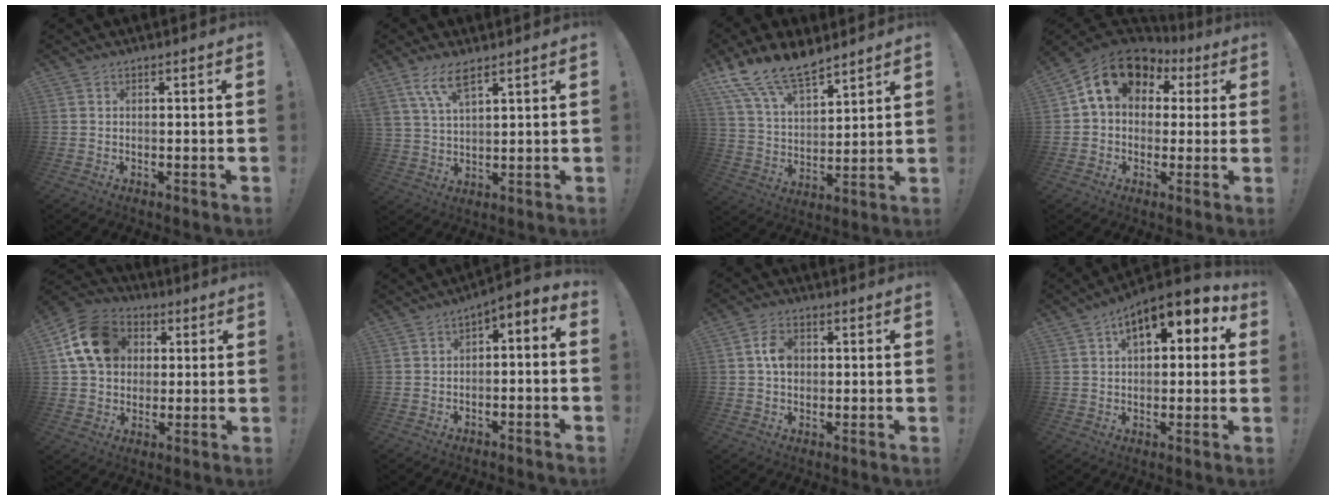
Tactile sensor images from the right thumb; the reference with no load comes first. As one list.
[{"total": 8.3, "force": [5.6, 2.8, 5.4], "torque": [-0.109, -0.015, 0.106]}, {"total": 15.1, "force": [11.9, 5.9, 7.1], "torque": [-0.143, -0.079, 0.222]}, {"total": 14.2, "force": [5.5, 10.3, 8.0], "torque": [-0.115, -0.016, 0.101]}, {"total": 16.1, "force": [4.5, 12.6, 9.0], "torque": [-0.141, 0.002, 0.093]}, {"total": 3.3, "force": [-1.9, 1.7, 2.1], "torque": [-0.025, 0.009, -0.033]}, {"total": 6.3, "force": [0.8, 4.7, 4.1], "torque": [-0.062, 0.010, 0.015]}, {"total": 10.9, "force": [5.3, 5.1, 8.0], "torque": [-0.115, -0.021, 0.090]}]